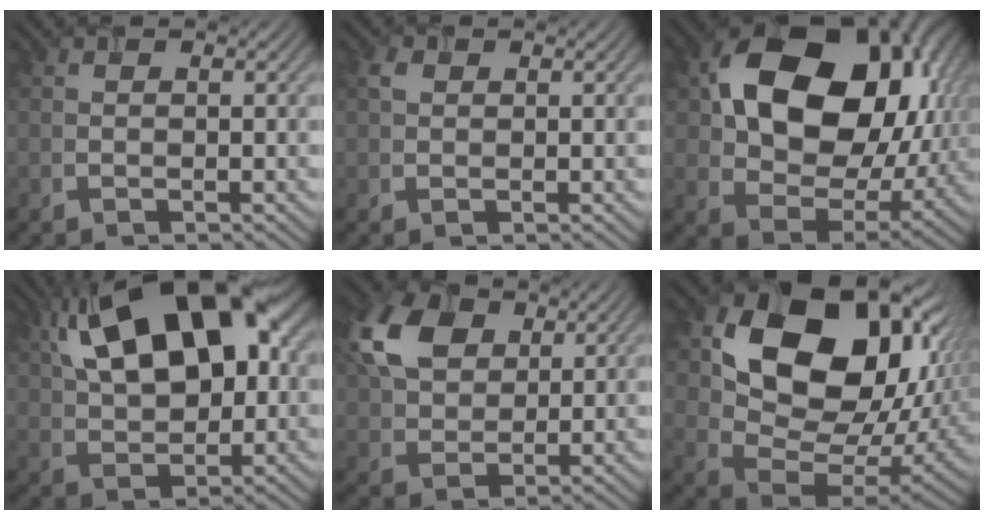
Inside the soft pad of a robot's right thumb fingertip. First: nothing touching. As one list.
[{"total": 1.3, "force": [0.6, 1.0, 0.7], "torque": [-0.016, 0.005, 0.010]}, {"total": 17.7, "force": [4.3, 12.5, 11.8], "torque": [-0.205, -0.010, 0.095]}, {"total": 17.4, "force": [6.5, 9.0, 13.5], "torque": [-0.239, 0.048, 0.092]}, {"total": 10.6, "force": [4.5, 7.0, 6.6], "torque": [-0.176, 0.023, 0.084]}, {"total": 17.9, "force": [5.8, 12.2, 11.6], "torque": [-0.194, -0.007, 0.118]}]